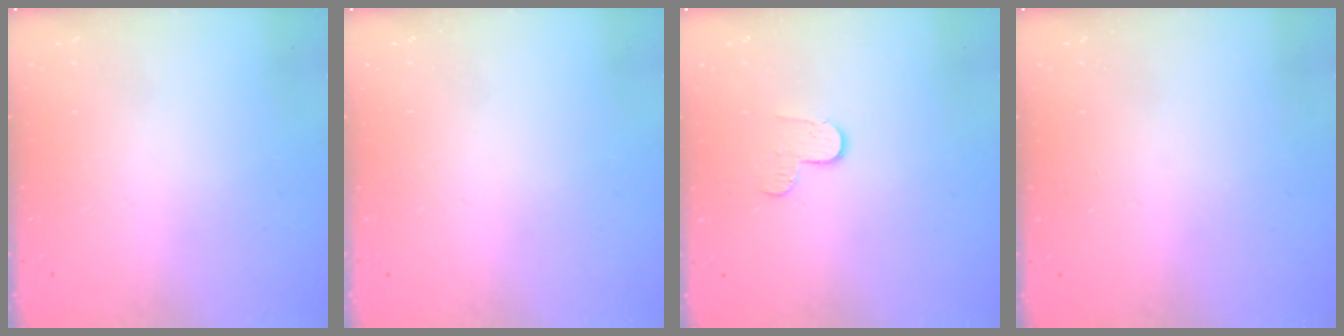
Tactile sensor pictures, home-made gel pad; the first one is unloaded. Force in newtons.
{"total": 0.0}
{"total": 5.5, "press": 5.5, "slide": 0.5}
{"total": 0.8, "press": 0.5, "slide": 0.6}